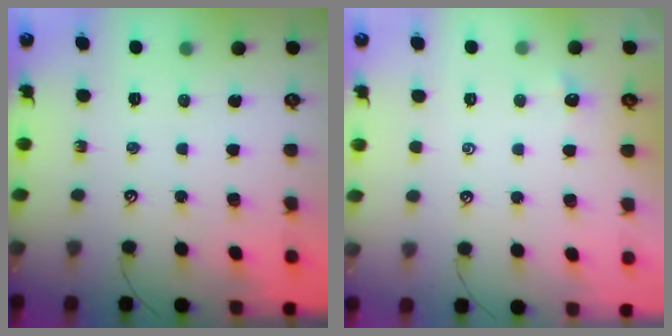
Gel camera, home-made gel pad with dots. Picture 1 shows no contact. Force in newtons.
{"total": 1.1, "press": 1.0, "slide": 0.4}